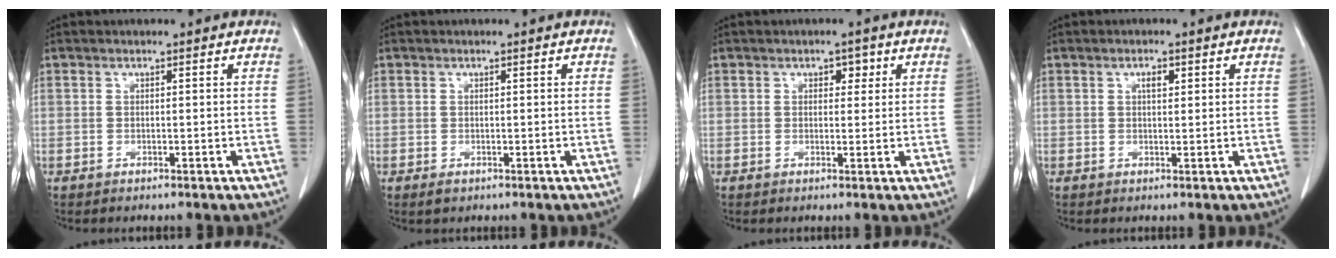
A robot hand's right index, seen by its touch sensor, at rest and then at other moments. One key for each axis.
{"total": 1.0, "fx": -0.3, "fy": 0.8, "fz": 0.4, "tx": -0.001, "ty": 0.003, "tz": 0.000}
{"total": 1.9, "fx": 0.8, "fy": 1.2, "fz": 1.2, "tx": -0.013, "ty": 0.005, "tz": 0.009}
{"total": 1.6, "fx": 0.6, "fy": 0.6, "fz": 1.3, "tx": -0.023, "ty": 0.000, "tz": 0.009}